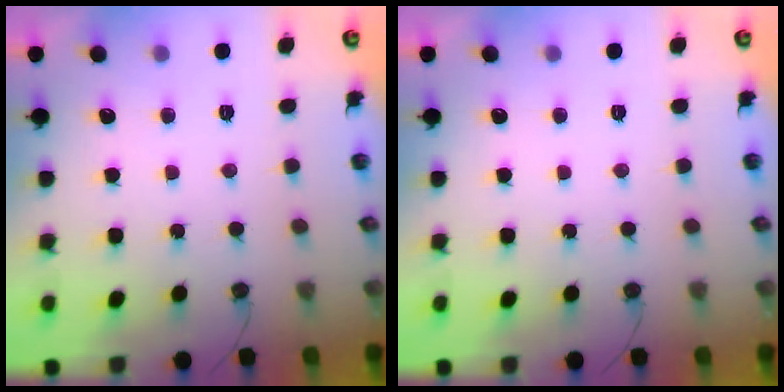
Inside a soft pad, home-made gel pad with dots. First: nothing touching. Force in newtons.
{"total": 0.0}